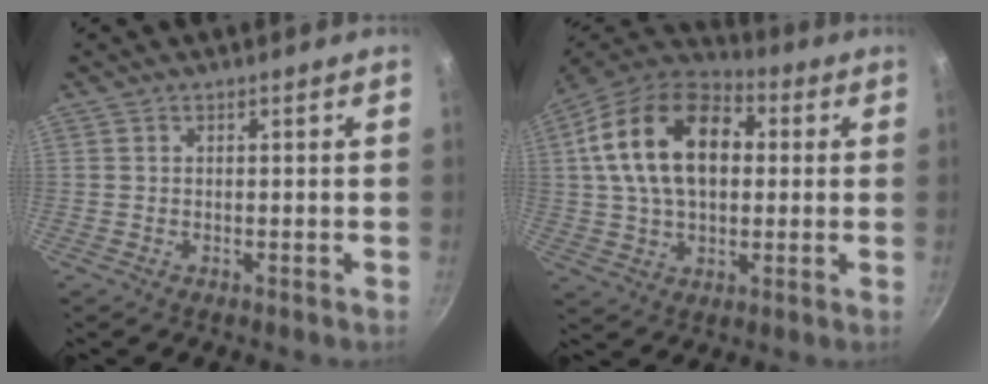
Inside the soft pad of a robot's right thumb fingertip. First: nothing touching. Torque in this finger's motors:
{"motor_torque": [-0.16, 2.19, 1.14, 0.20, 0.43]}